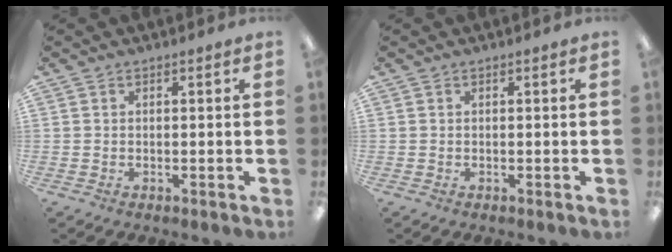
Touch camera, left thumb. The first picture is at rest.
{"total": 0.0}